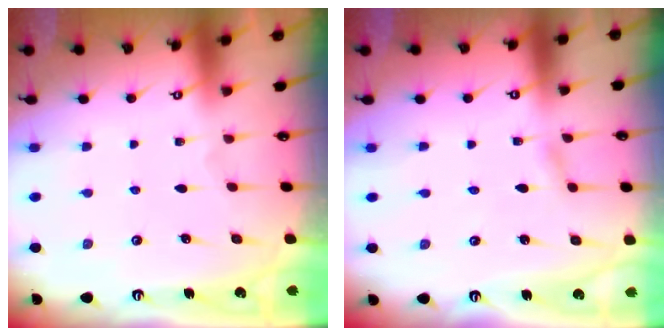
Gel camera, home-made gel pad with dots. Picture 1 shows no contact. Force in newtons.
{"total": 1.6, "press": 1.6, "slide": 0.2}